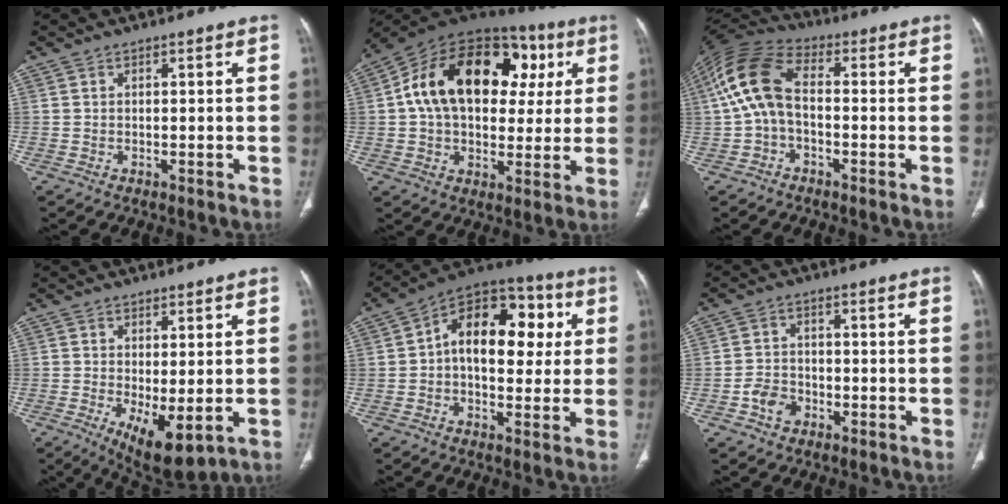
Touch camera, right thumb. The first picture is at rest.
{"total": 26.5, "force": [5.9, 16.9, 19.5], "torque": [-0.291, 0.043, 0.090]}
{"total": 12.4, "force": [-0.7, 7.5, 9.9], "torque": [-0.199, 0.036, -0.023]}
{"total": 8.5, "force": [-1.9, 3.3, 7.5], "torque": [-0.120, -0.021, -0.015]}
{"total": 17.7, "force": [2.5, 11.0, 13.6], "torque": [-0.161, 0.031, 0.029]}
{"total": 4.5, "force": [-2.0, 3.4, 2.1], "torque": [-0.028, 0.018, -0.036]}